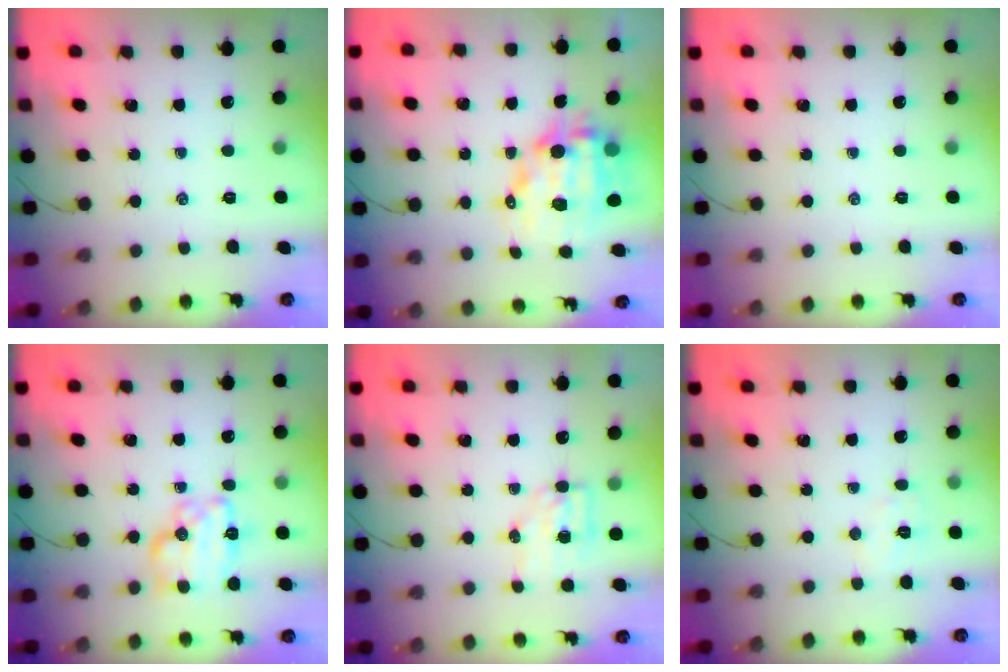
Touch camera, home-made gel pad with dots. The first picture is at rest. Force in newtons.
{"total": 12.4, "press": 12.1, "slide": 2.9}
{"total": 0.0}
{"total": 11.3, "press": 11.3, "slide": 0.5}
{"total": 5.0, "press": 4.9, "slide": 0.6}
{"total": 3.8, "press": 3.7, "slide": 0.8}